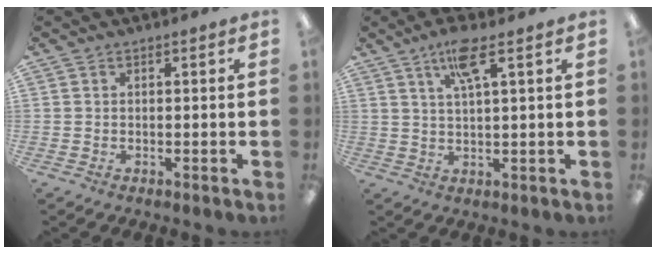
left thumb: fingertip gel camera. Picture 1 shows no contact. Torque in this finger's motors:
{"motor_torque": [0.02, 0.15, -0.32, 0.09, 0.03]}